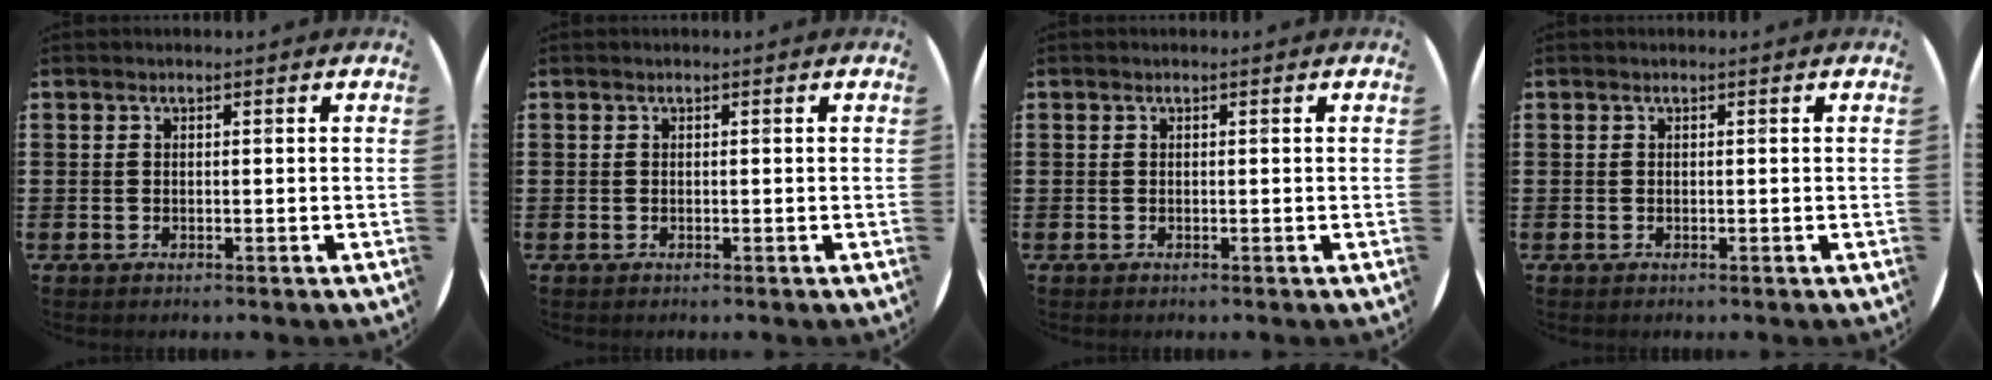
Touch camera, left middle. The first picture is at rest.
{"total": 0.0}
{"total": 0.0}
{"total": 0.0}